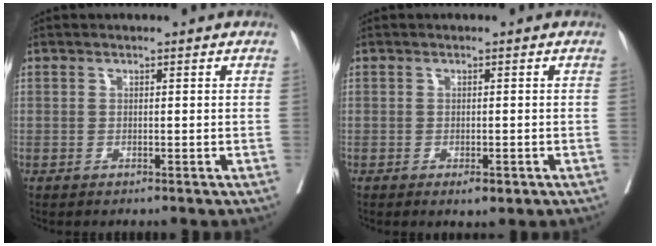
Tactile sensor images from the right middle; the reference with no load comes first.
{"total": 1.8, "force": [-0.9, 0.5, 1.4], "torque": [-0.021, -0.004, -0.008]}